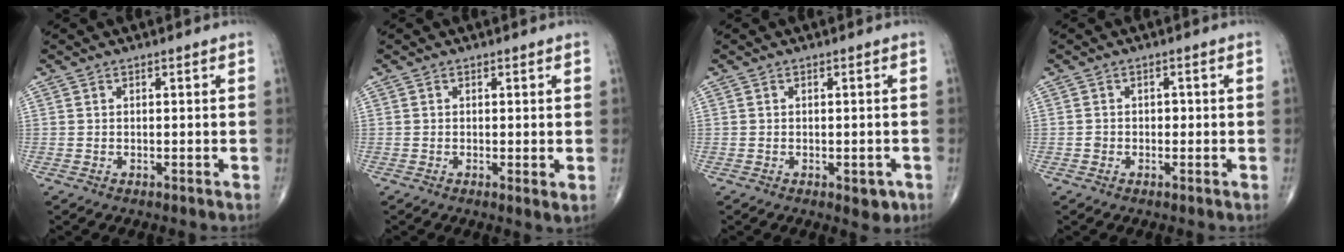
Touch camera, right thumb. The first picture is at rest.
{"total": 1.7, "force": [0.1, 0.3, 1.6], "torque": [-0.030, -0.009, -0.002]}
{"total": 3.0, "force": [-1.1, 1.6, 2.3], "torque": [-0.013, 0.000, -0.010]}
{"total": 1.4, "force": [-0.3, 1.2, 0.5], "torque": [0.000, 0.006, -0.006]}